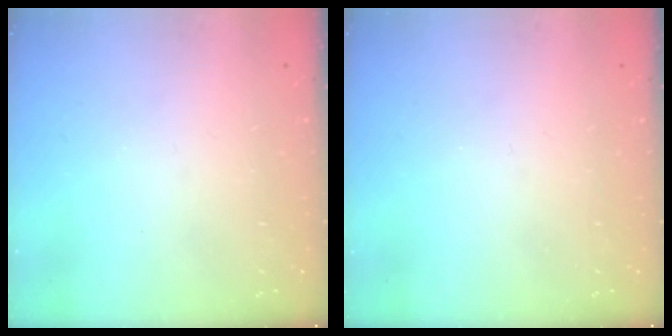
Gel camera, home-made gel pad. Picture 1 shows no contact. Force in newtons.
{"total": 0.0}